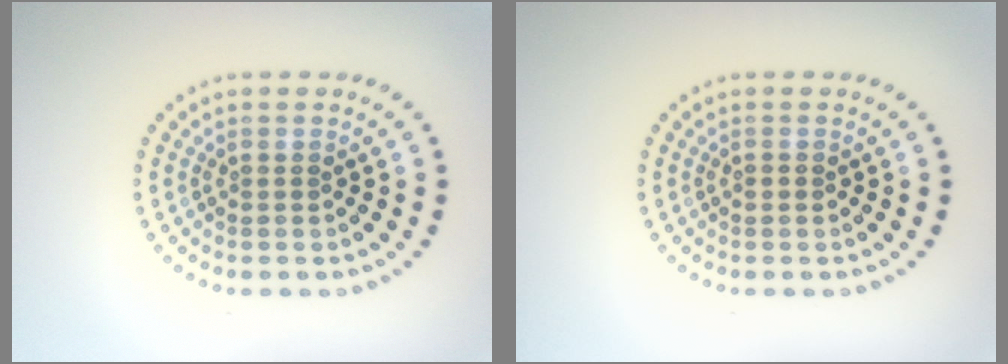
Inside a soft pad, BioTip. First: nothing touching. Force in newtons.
{"total": 0.7, "press": 0.7, "slide": 0.1}